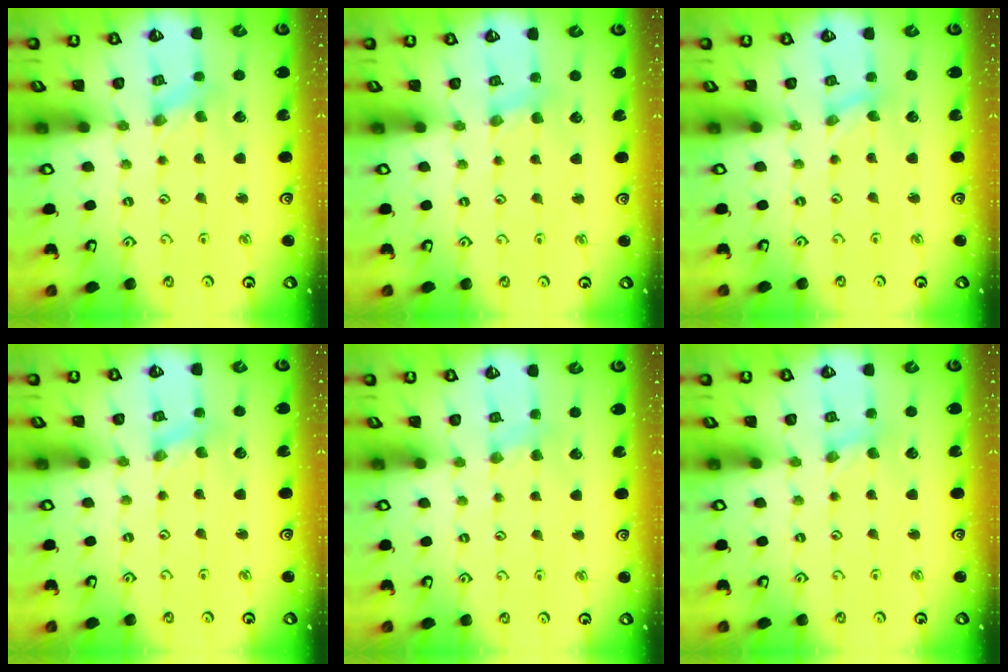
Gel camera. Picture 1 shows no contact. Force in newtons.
{"total": 2.6, "press": 2.6, "slide": 0.4}
{"total": 0.0}
{"total": 1.2, "press": 1.2, "slide": 0.2}
{"total": 2.4, "press": 2.4, "slide": 0.4}
{"total": 0.6, "press": 0.6, "slide": 0.2}